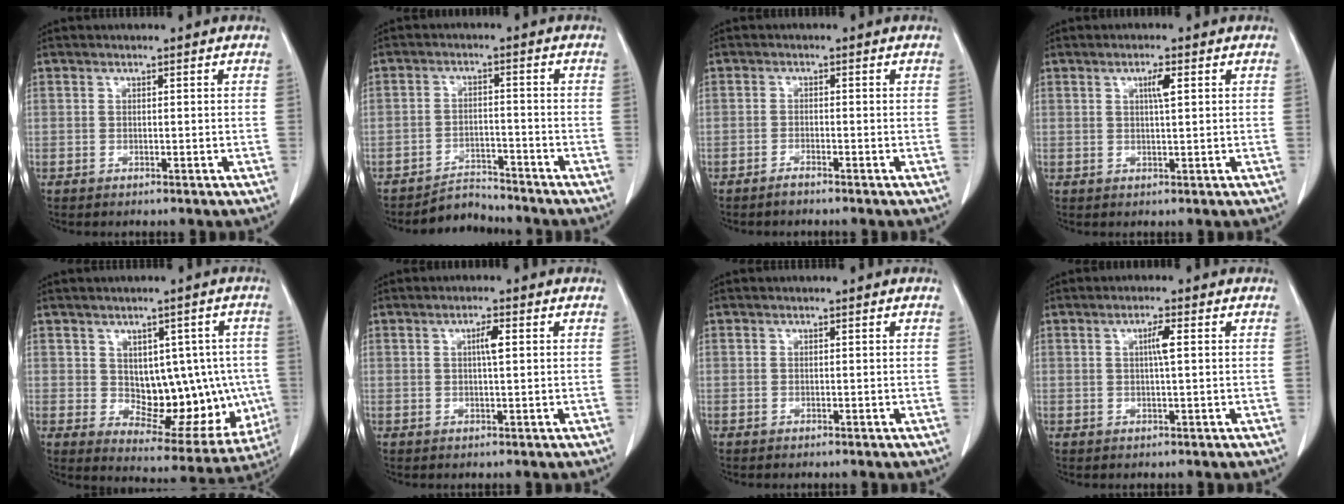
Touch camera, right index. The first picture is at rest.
{"total": 4.0, "force": [-3.9, 0.8, -0.6], "torque": [0.008, -0.001, -0.063]}
{"total": 1.2, "force": [-1.0, 0.0, 0.5], "torque": [-0.012, 0.000, -0.016]}
{"total": 2.4, "force": [0.9, 0.2, 2.2], "torque": [-0.040, 0.000, 0.015]}
{"total": 13.8, "force": [0.1, 7.6, 11.5], "torque": [-0.130, 0.013, 0.029]}
{"total": 2.3, "force": [0.6, 0.2, 2.2], "torque": [-0.039, 0.002, 0.010]}
{"total": 0.0}
{"total": 2.4, "force": [0.5, 0.0, 2.4], "torque": [-0.043, 0.002, 0.009]}